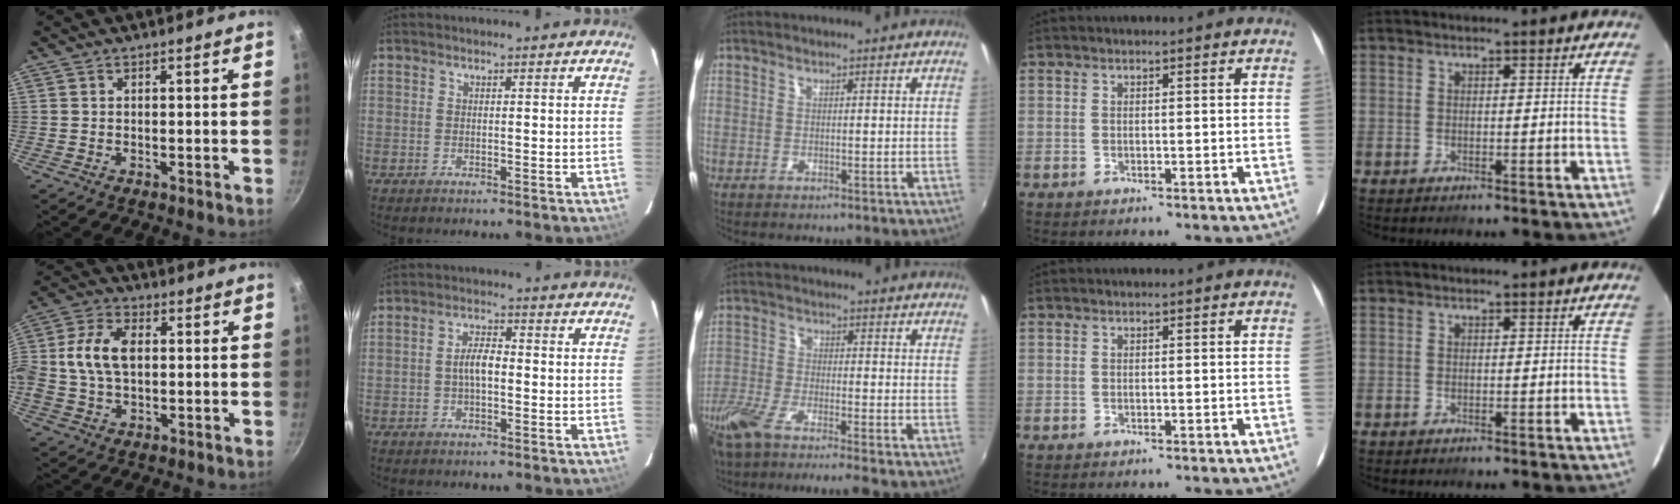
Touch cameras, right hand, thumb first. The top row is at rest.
{"thumb": {"total": 10.5, "force": [0.8, 6.7, 8.1], "torque": [-0.154, 0.020, 0.002]}, "index": {"total": 4.3, "force": [-0.6, 2.1, 3.7], "torque": [-0.072, 0.010, -0.008]}, "middle": {"total": 9.7, "force": [-7.9, 0.8, 5.6], "torque": [-0.137, -0.031, -0.149]}}